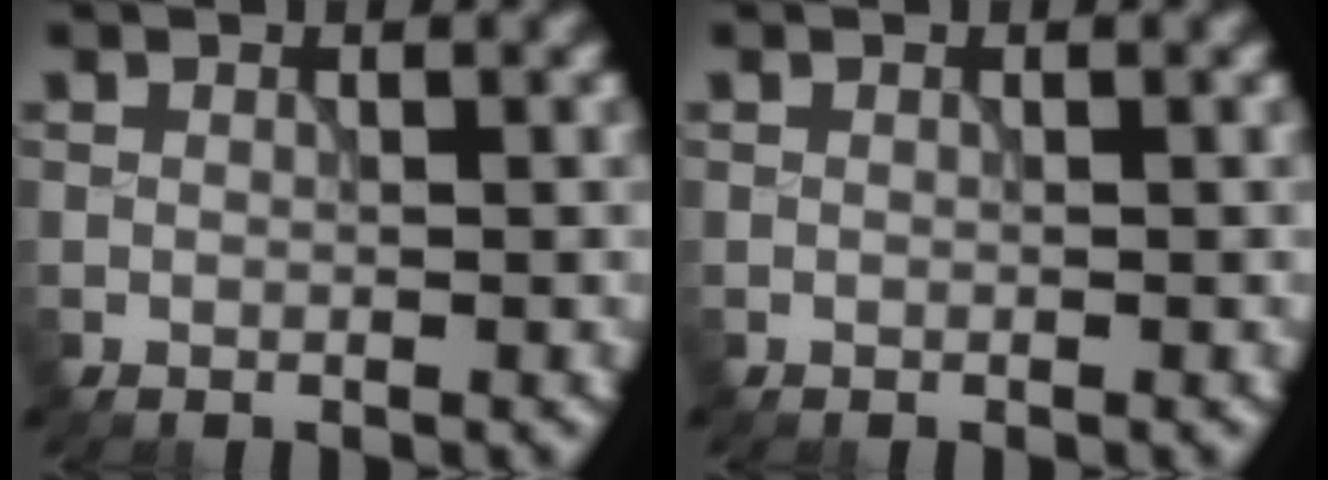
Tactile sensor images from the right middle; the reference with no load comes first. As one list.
[{"total": 0.0}]